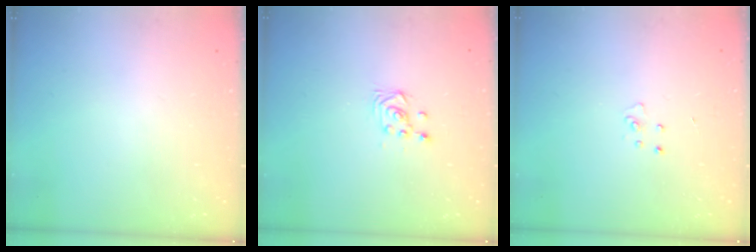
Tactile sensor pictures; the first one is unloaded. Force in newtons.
{"total": 3.5, "press": 3.4, "slide": 0.8}
{"total": 3.6, "press": 3.6, "slide": 0.3}